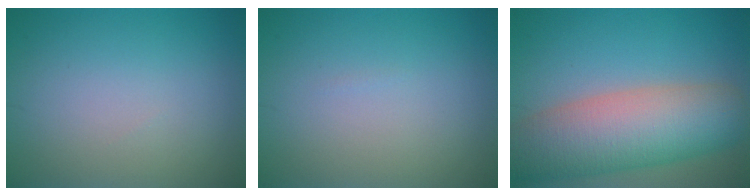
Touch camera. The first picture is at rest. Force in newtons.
{"total": 0.0}
{"total": 10.4, "press": 10.4, "slide": 0.5}